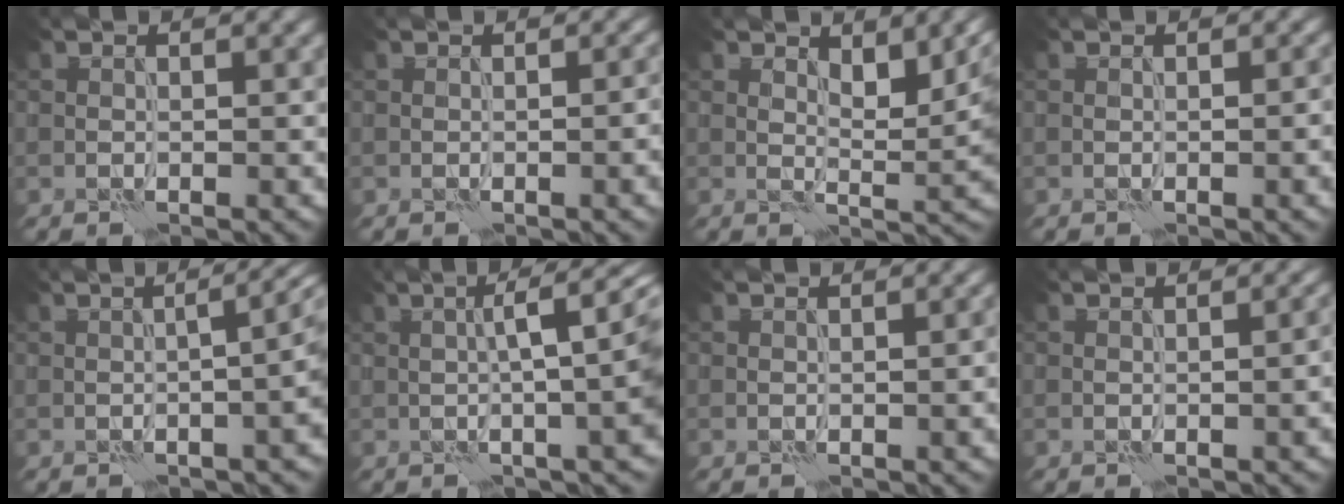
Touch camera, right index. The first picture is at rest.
{"total": 3.3, "force": [-0.5, 1.1, 3.1], "torque": [-0.034, 0.002, -0.003]}
{"total": 6.5, "force": [2.1, 1.9, 5.8], "torque": [-0.081, 0.004, 0.033]}
{"total": 2.6, "force": [-0.3, 0.7, 2.5], "torque": [-0.031, 0.000, -0.004]}
{"total": 6.8, "force": [0.3, 2.7, 6.2], "torque": [-0.042, 0.025, -0.017]}
{"total": 8.2, "force": [1.2, 2.2, 7.8], "torque": [-0.078, 0.020, 0.011]}
{"total": 2.2, "force": [-0.2, 0.6, 2.1], "torque": [-0.023, 0.002, -0.003]}
{"total": 3.1, "force": [-0.3, 1.0, 2.9], "torque": [-0.028, 0.003, -0.002]}